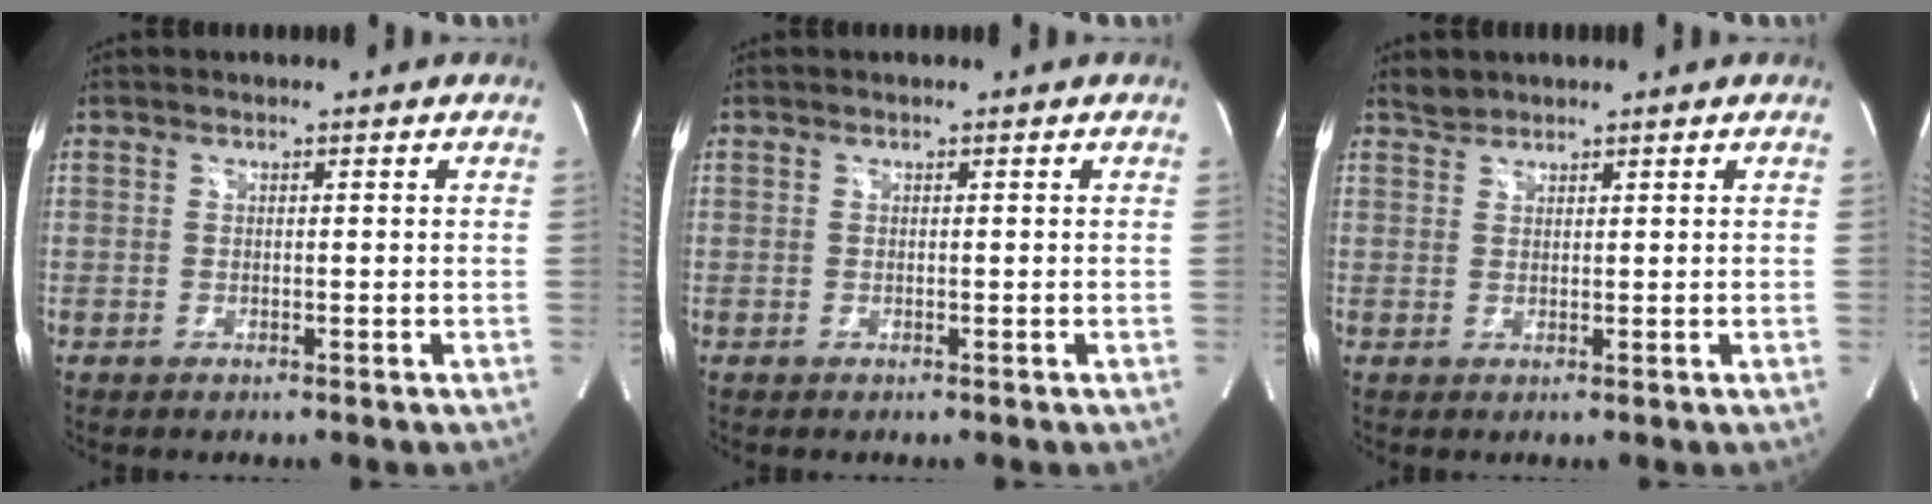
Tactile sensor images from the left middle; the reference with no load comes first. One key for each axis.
{"total": 0.0}
{"total": 1.5, "fx": 1.4, "fy": 0.4, "fz": -0.1, "tx": 0.000, "ty": 0.003, "tz": 0.028}